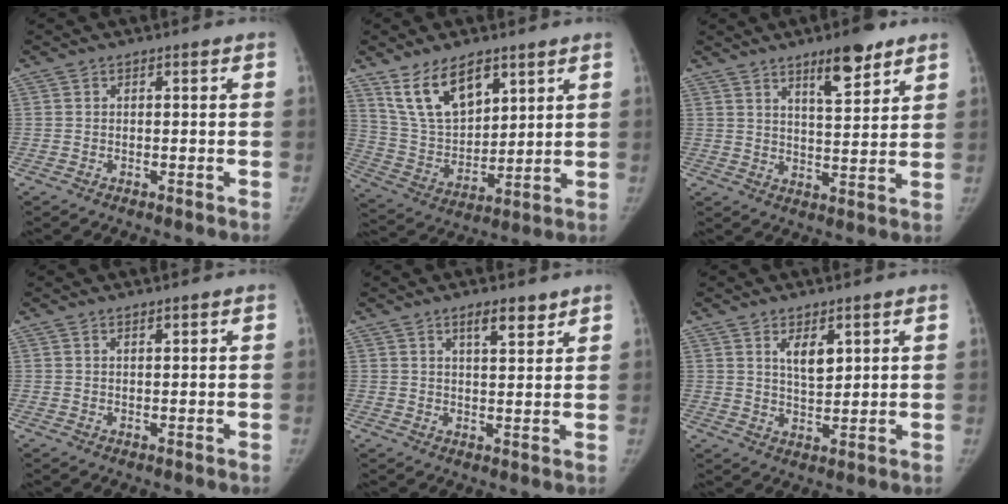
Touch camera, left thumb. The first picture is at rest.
{"total": 13.7, "force": [8.3, 7.1, 8.3], "torque": [-0.122, -0.040, 0.173]}
{"total": 8.4, "force": [5.6, 2.5, 5.8], "torque": [-0.069, -0.036, 0.085]}
{"total": 1.0, "force": [0.8, 0.1, 0.5], "torque": [-0.006, -0.006, 0.016]}
{"total": 4.9, "force": [3.4, 1.4, 3.1], "torque": [-0.037, -0.024, 0.054]}
{"total": 5.2, "force": [2.6, 2.3, 3.9], "torque": [-0.051, -0.023, 0.049]}